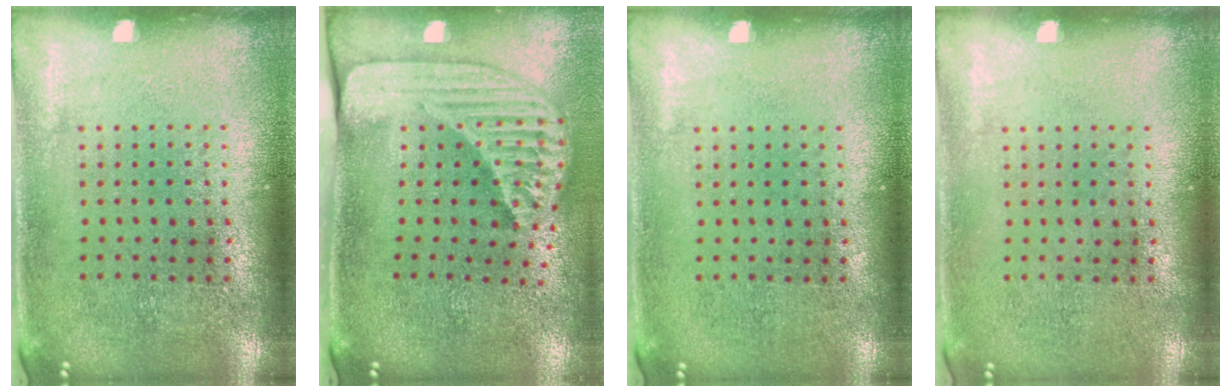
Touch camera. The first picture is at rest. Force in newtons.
{"total": 2.5, "press": 1.7, "slide": 1.7}
{"total": 0.0}
{"total": 0.0}